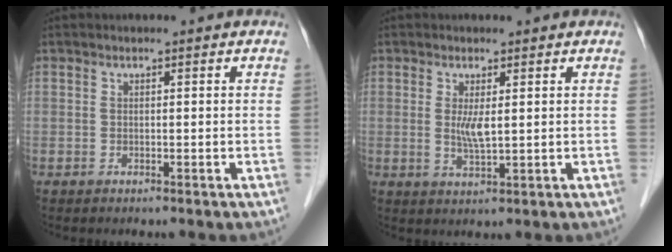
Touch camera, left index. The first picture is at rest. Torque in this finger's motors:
{"motor_torque": [0.45, 0.38, 0.16, 0.08]}